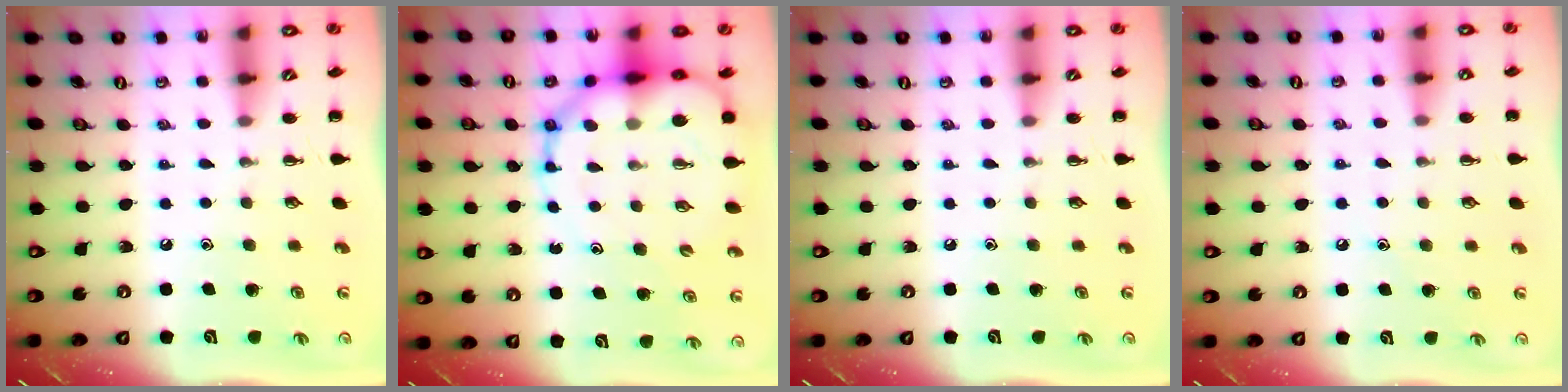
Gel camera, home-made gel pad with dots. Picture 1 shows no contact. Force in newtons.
{"total": 16.1, "press": 15.4, "slide": 4.5}
{"total": 0.0}
{"total": 6.6, "press": 6.4, "slide": 1.6}